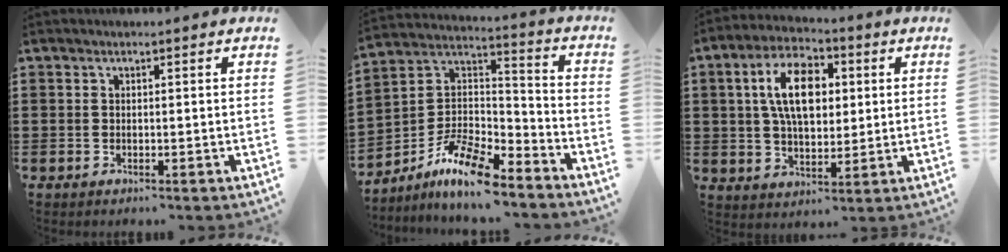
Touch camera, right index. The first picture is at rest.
{"total": 9.9, "force": [-7.8, 2.7, 5.5], "torque": [-0.124, 0.012, -0.160]}
{"total": 10.6, "force": [2.5, 5.7, 8.6], "torque": [-0.172, 0.015, 0.041]}